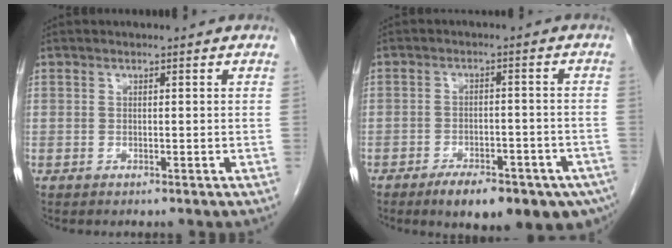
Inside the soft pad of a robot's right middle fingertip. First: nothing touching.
{"total": 13.7, "force": [-9.2, 4.9, 8.9], "torque": [-0.087, 0.001, -0.125]}